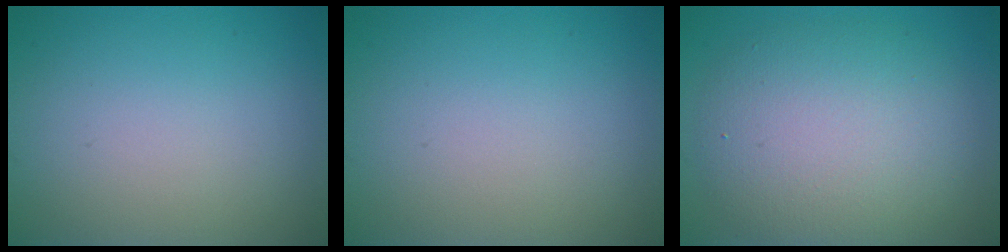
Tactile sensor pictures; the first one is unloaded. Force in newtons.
{"total": 0.0}
{"total": 7.6, "press": 7.6, "slide": 0.6}